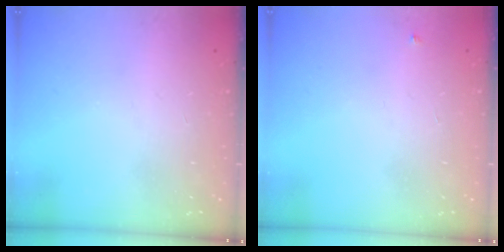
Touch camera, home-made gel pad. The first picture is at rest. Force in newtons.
{"total": 2.7, "press": 2.7, "slide": 0.4}